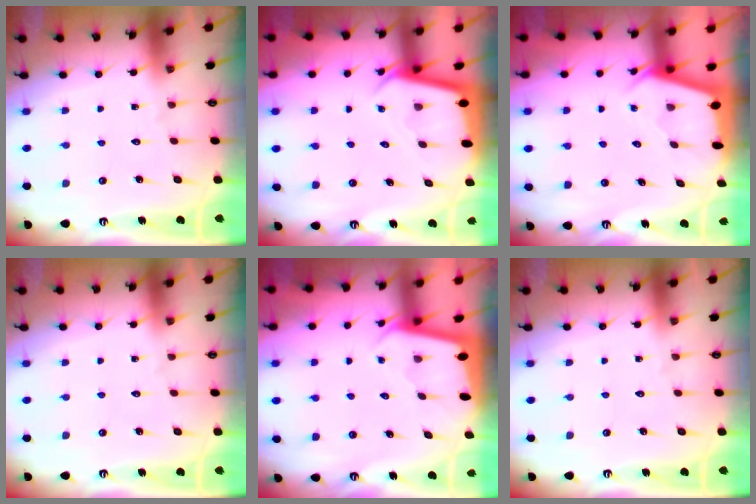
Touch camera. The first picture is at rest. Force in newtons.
{"total": 2.4, "press": 2.4, "slide": 0.1}
{"total": 2.3, "press": 2.3, "slide": 0.3}
{"total": 0.0}
{"total": 1.9, "press": 1.9, "slide": 0.1}
{"total": 0.0}